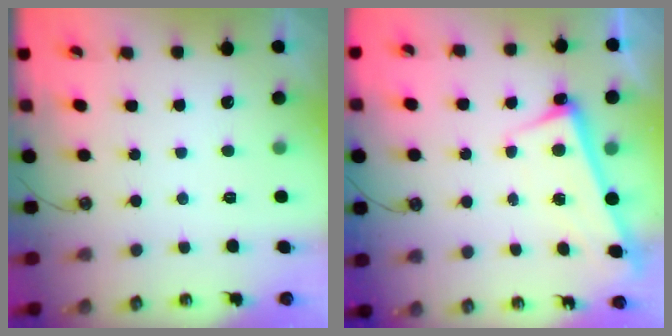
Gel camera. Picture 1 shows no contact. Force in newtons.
{"total": 2.6, "press": 2.5, "slide": 0.7}